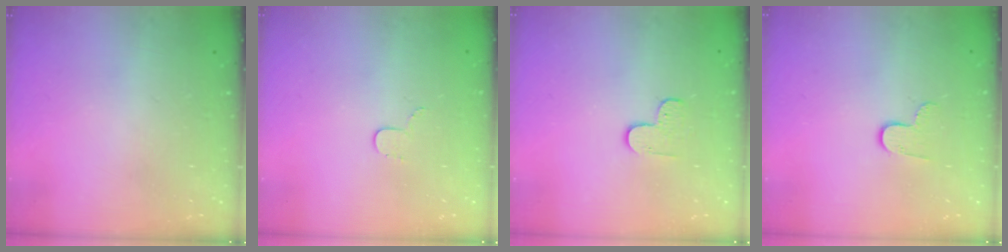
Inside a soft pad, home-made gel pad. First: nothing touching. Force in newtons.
{"total": 3.4, "press": 3.4, "slide": 0.4}
{"total": 3.5, "press": 3.5, "slide": 0.4}
{"total": 7.0, "press": 7.0, "slide": 0.6}